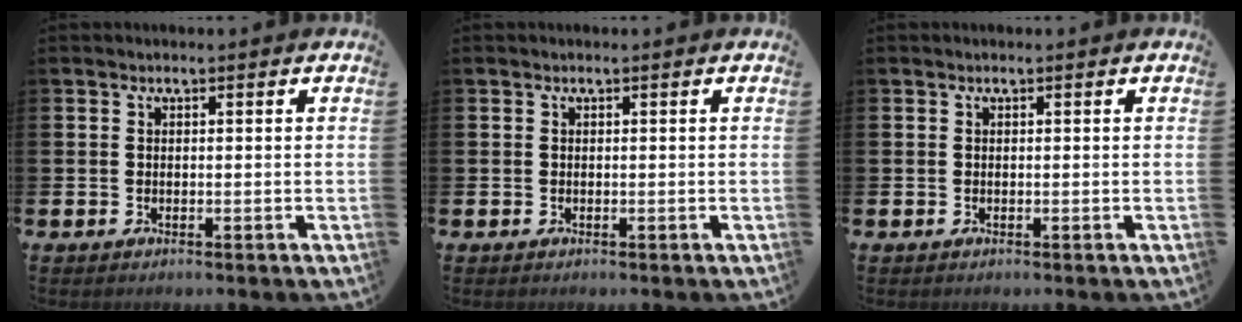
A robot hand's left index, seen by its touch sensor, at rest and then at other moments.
{"total": 0.0}
{"total": 0.0}